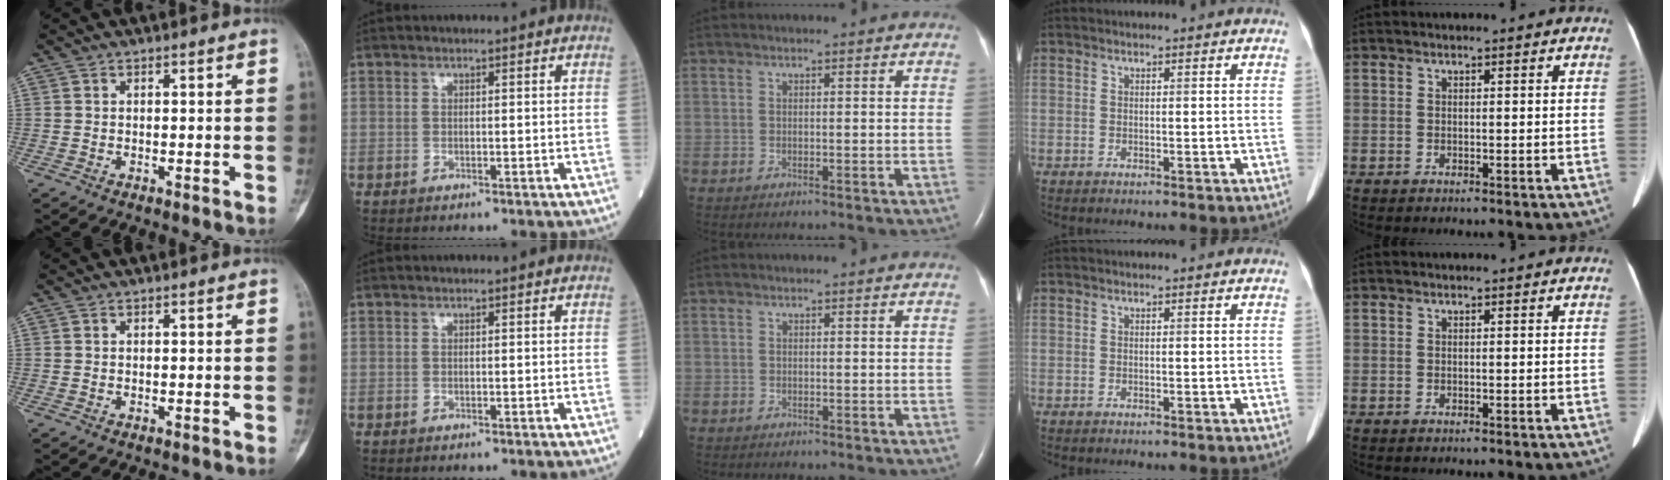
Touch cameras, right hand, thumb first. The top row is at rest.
{}